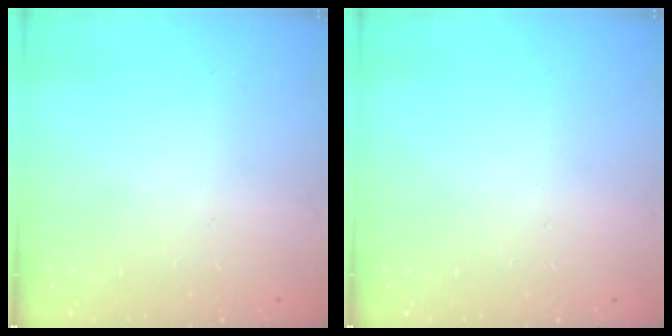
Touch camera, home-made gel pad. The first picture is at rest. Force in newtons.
{"total": 0.0}